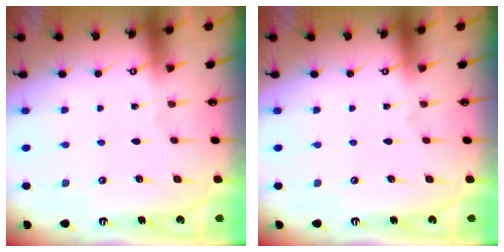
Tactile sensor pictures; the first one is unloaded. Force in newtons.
{"total": 0.0}